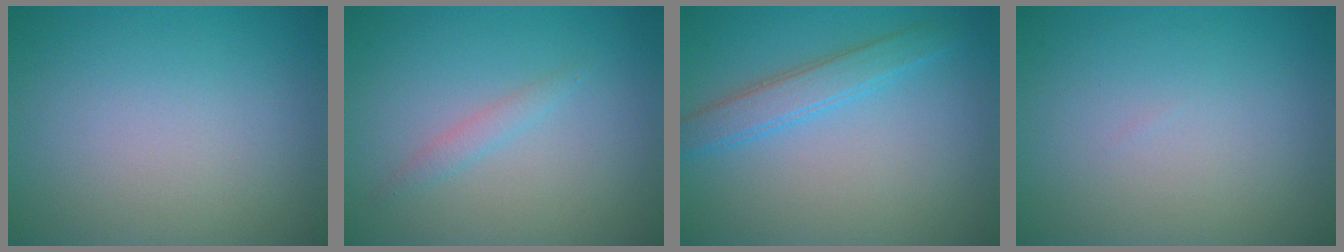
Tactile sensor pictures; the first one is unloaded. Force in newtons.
{"total": 1.2, "press": 1.2, "slide": 0.1}
{"total": 2.8, "press": 2.8, "slide": 0.1}
{"total": 0.0}